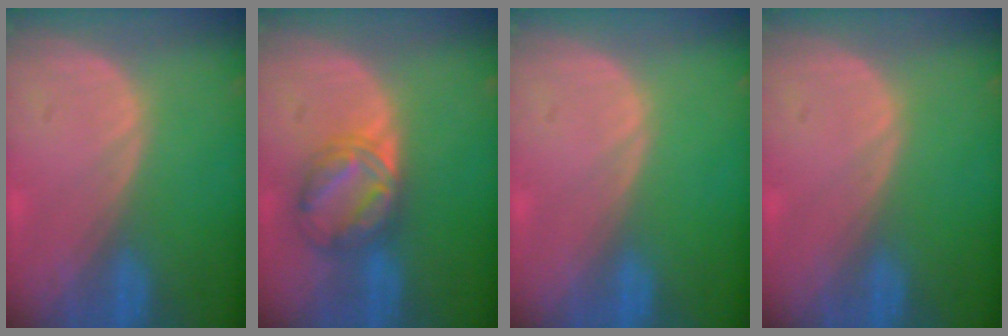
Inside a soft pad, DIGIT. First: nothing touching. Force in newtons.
{"total": 6.3, "press": 6.3, "slide": 0.3}
{"total": 0.0}
{"total": 0.0}